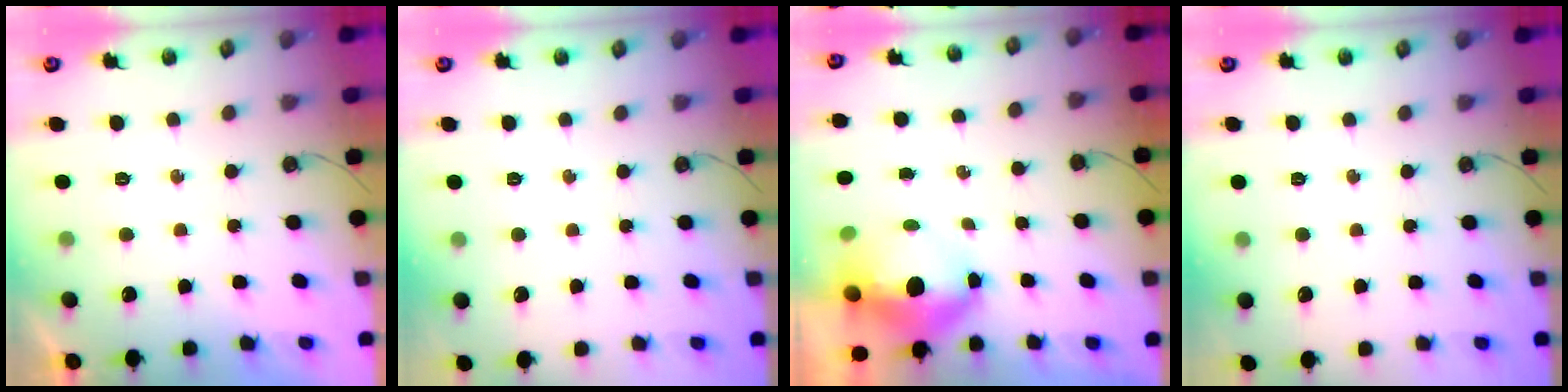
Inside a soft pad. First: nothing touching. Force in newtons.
{"total": 0.0}
{"total": 5.4, "press": 5.3, "slide": 0.6}
{"total": 0.0}